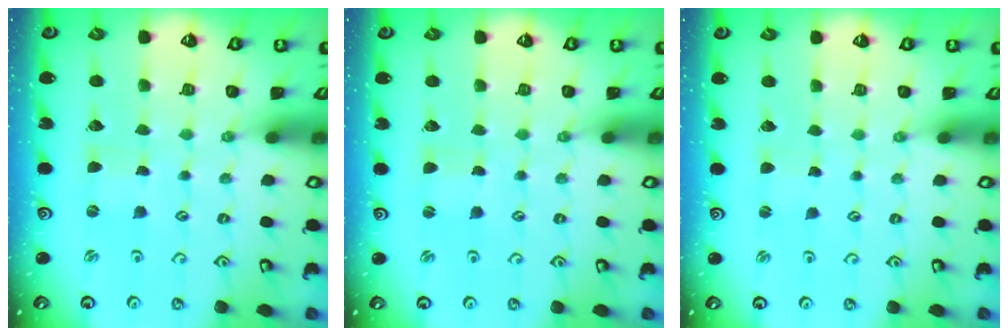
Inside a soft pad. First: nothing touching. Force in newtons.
{"total": 0.9, "press": 0.9, "slide": 0.0}
{"total": 1.0, "press": 1.0, "slide": 0.2}